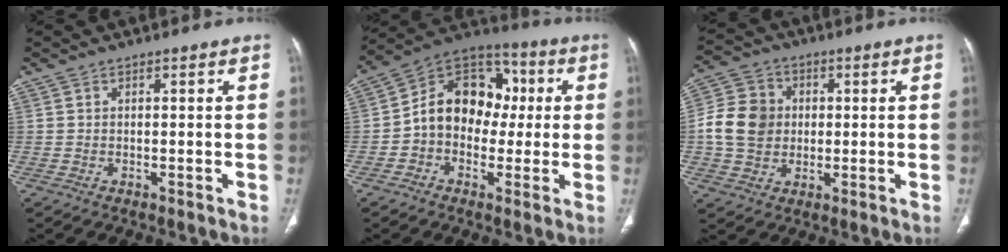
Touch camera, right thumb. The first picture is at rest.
{"total": 14.4, "force": [0.0, 11.3, 8.9], "torque": [-0.102, 0.039, -0.015]}
{"total": 10.9, "force": [0.1, 9.5, 5.3], "torque": [-0.088, 0.017, -0.004]}